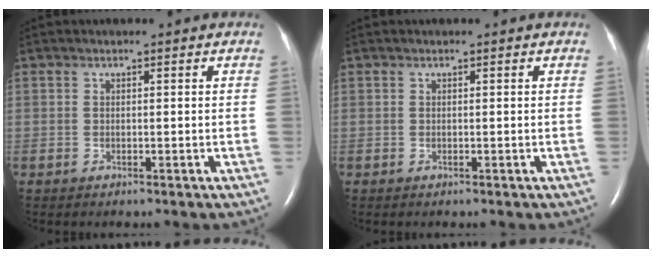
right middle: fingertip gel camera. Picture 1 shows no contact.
{"total": 0.0}